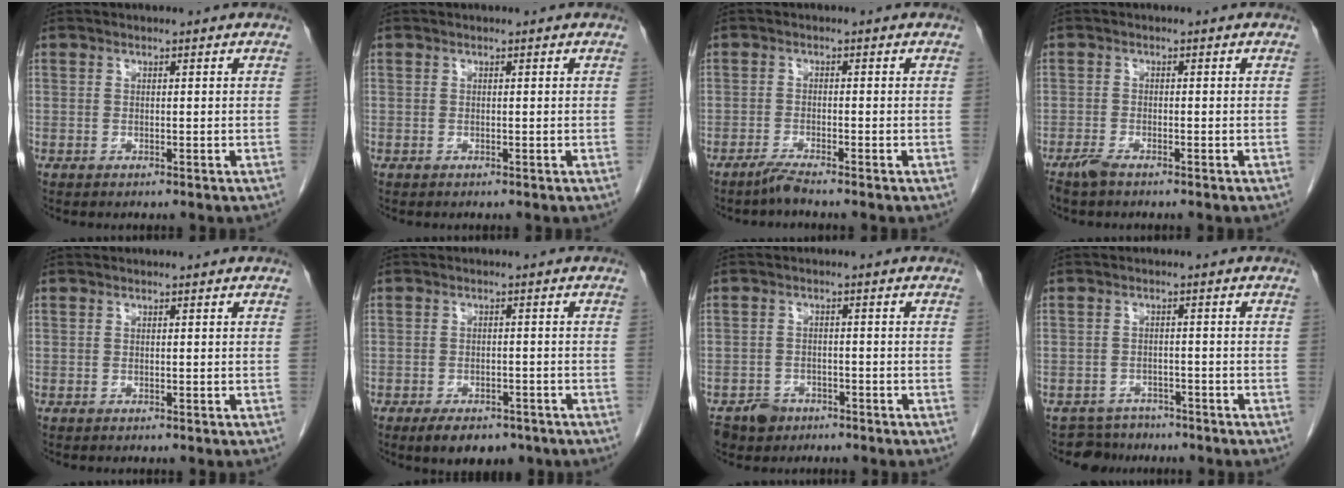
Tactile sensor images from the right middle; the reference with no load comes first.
{"total": 0.0}
{"total": 2.0, "force": [-1.8, -0.4, 0.9], "torque": [-0.023, -0.005, -0.038]}
{"total": 1.9, "force": [-1.5, 0.3, 1.1], "torque": [-0.029, -0.004, -0.030]}
{"total": 0.0}
{"total": 7.2, "force": [-5.3, 3.4, 3.5], "torque": [-0.046, 0.000, -0.072]}
{"total": 3.8, "force": [-2.6, 2.7, 0.7], "torque": [-0.011, 0.004, -0.040]}
{"total": 3.8, "force": [-3.2, 1.9, -0.9], "torque": [0.014, 0.003, -0.054]}